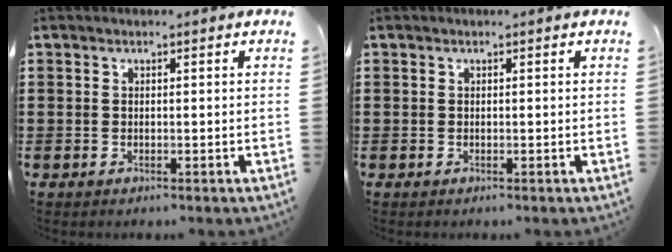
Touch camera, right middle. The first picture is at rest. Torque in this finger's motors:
{"motor_torque": [0.07, -0.05, 0.04, 0.00]}